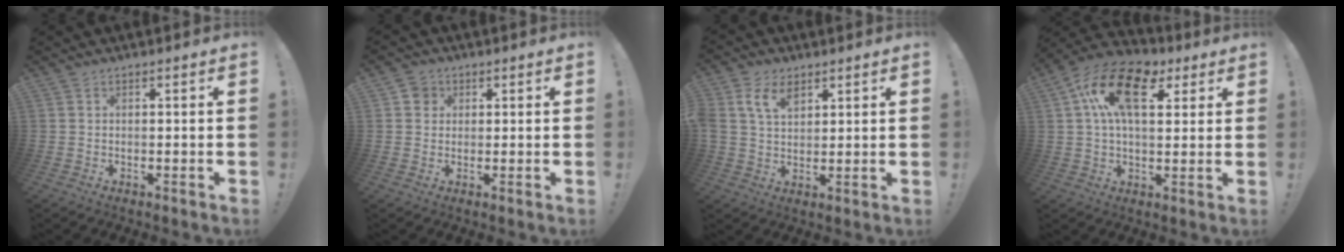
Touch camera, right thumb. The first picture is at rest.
{"total": 3.8, "force": [1.2, 3.4, 1.1], "torque": [-0.013, 0.005, 0.021]}
{"total": 7.8, "force": [4.0, 4.8, 4.6], "torque": [-0.089, 0.000, 0.078]}
{"total": 17.2, "force": [6.3, 9.7, 12.8], "torque": [-0.212, -0.008, 0.111]}